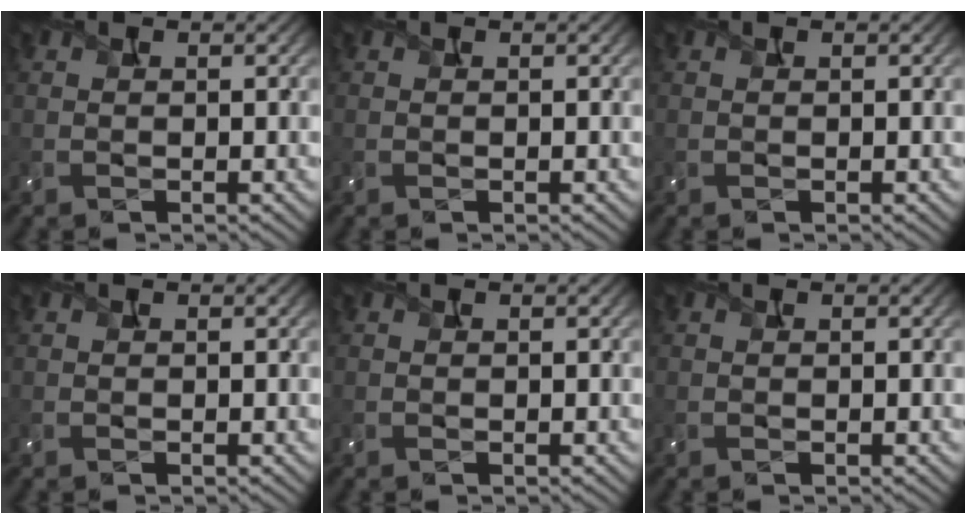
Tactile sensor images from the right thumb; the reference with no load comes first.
{"total": 0.0}
{"total": 0.0}
{"total": 0.0}
{"total": 0.0}
{"total": 0.0}